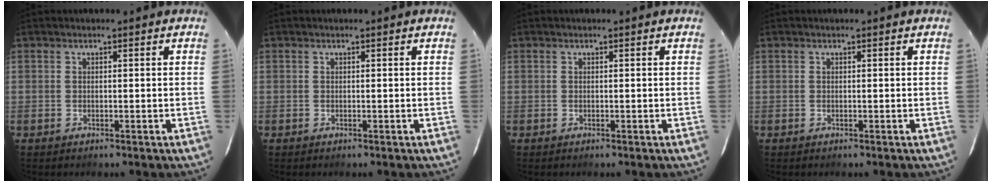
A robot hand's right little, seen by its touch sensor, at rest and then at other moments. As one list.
[{"total": 0.0}, {"total": 0.0}, {"total": 0.0}]